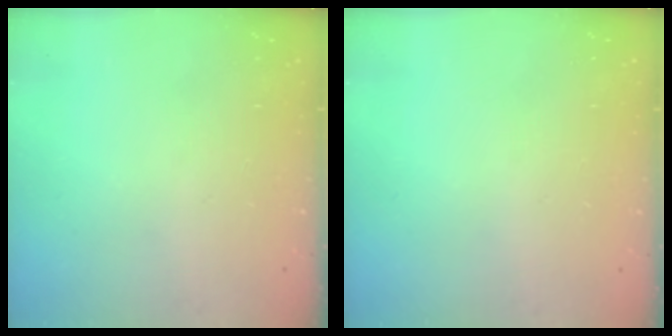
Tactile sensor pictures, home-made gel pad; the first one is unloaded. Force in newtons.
{"total": 0.0}